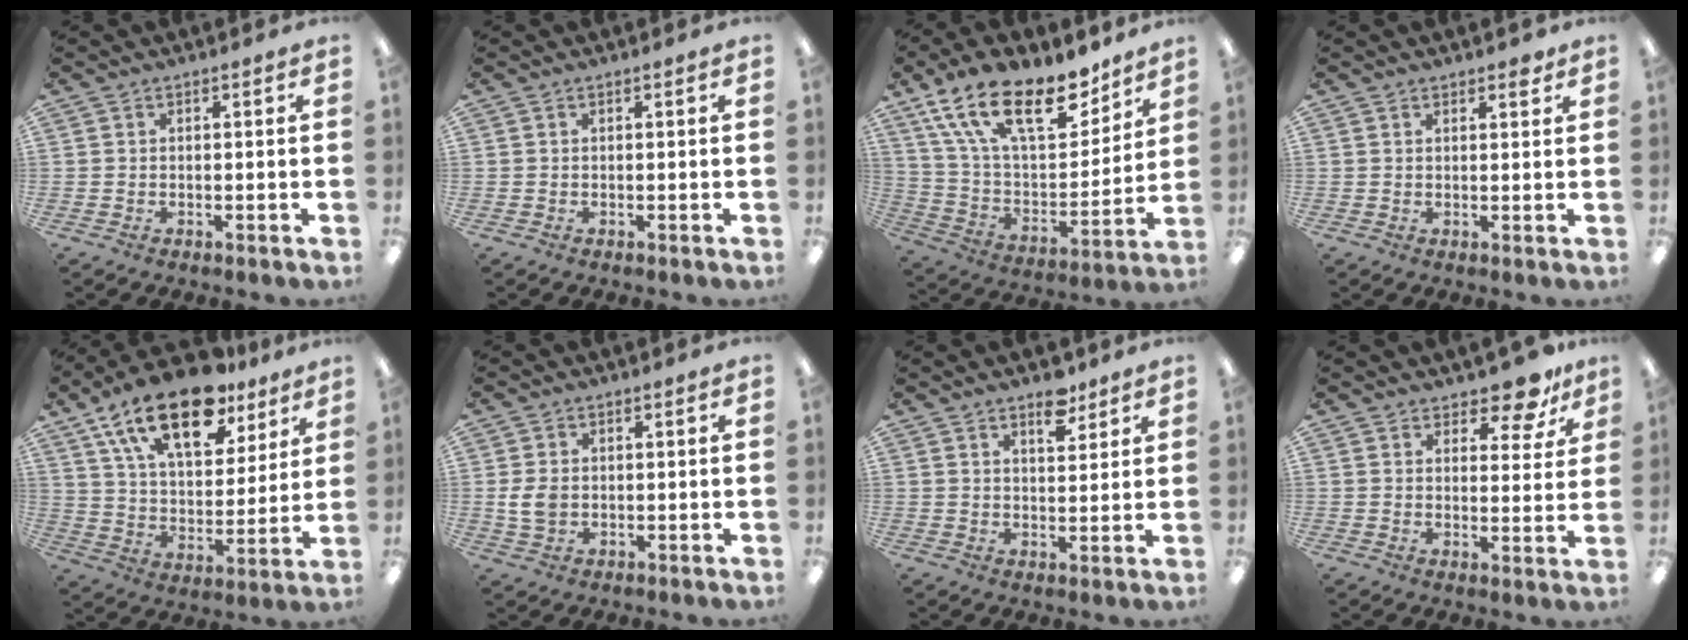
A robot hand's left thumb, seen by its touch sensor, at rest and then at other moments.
{"total": 0.0}
{"total": 22.7, "force": [14.8, 9.9, 14.1], "torque": [-0.242, -0.082, 0.263]}
{"total": 2.2, "force": [1.8, 1.0, 0.8], "torque": [-0.001, -0.005, 0.028]}
{"total": 21.5, "force": [14.2, 9.8, 12.8], "torque": [-0.225, -0.068, 0.250]}
{"total": 4.6, "force": [-0.1, 3.5, 3.1], "torque": [-0.076, 0.001, -0.007]}
{"total": 5.9, "force": [4.4, 2.8, 2.8], "torque": [-0.017, -0.028, 0.072]}
{"total": 8.3, "force": [6.9, 3.1, 3.5], "torque": [-0.042, -0.044, 0.121]}